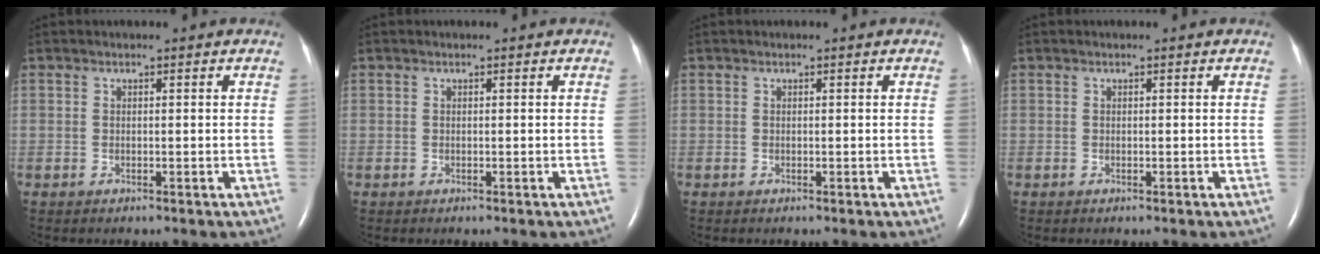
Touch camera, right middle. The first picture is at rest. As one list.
[{"total": 0.0}, {"total": 0.0}, {"total": 0.0}]